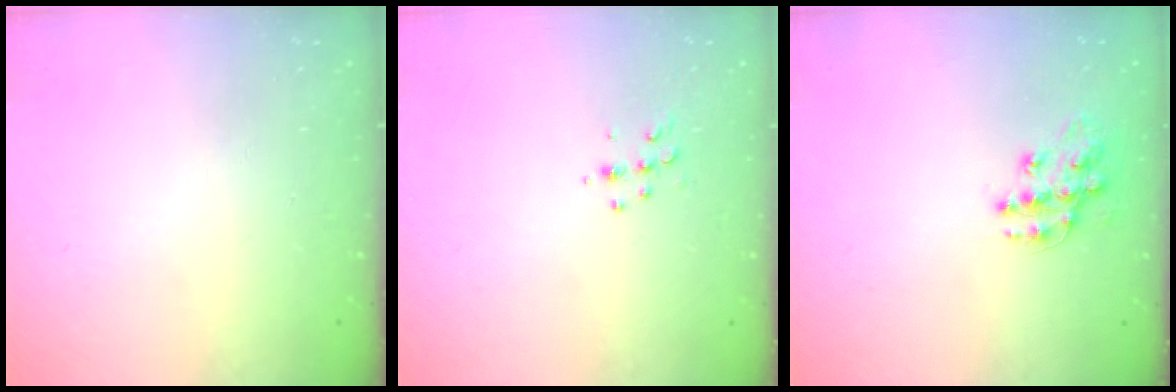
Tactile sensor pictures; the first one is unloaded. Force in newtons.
{"total": 5.4, "press": 5.4, "slide": 0.6}
{"total": 12.2, "press": 12.2, "slide": 0.9}